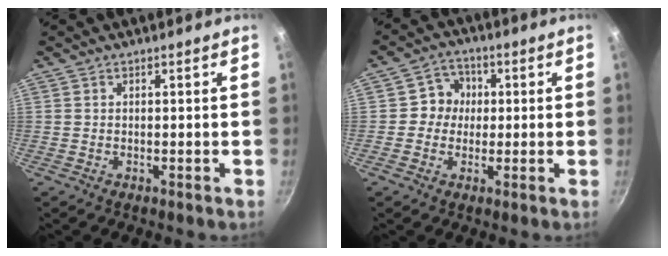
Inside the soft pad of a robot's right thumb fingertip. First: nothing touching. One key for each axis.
{"total": 5.4, "fx": 0.3, "fy": 5.2, "fz": 1.6, "tx": 0.016, "ty": 0.012, "tz": -0.006}